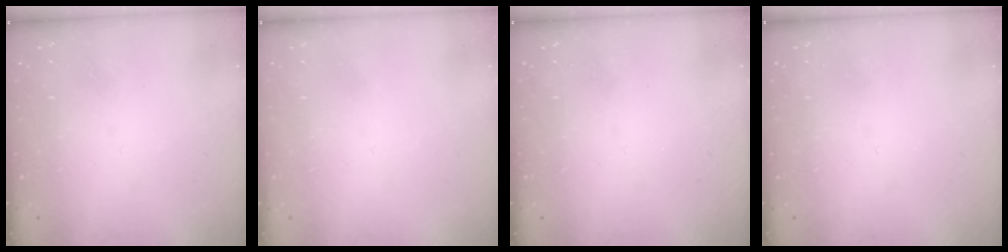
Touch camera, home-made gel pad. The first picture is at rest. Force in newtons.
{"total": 1.9, "press": 1.9, "slide": 0.2}
{"total": 0.0}
{"total": 0.0}